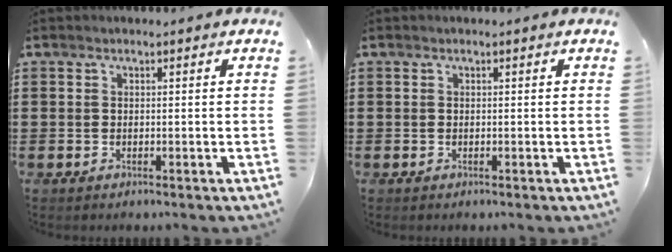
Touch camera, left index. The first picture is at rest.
{"total": 0.0}